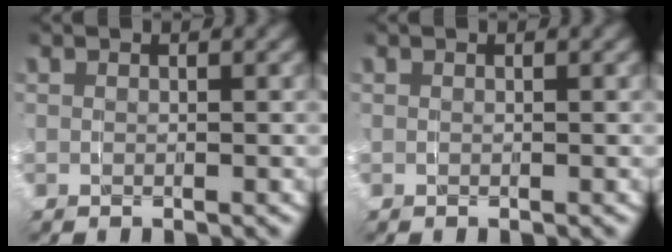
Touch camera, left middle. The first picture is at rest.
{"total": 0.0}